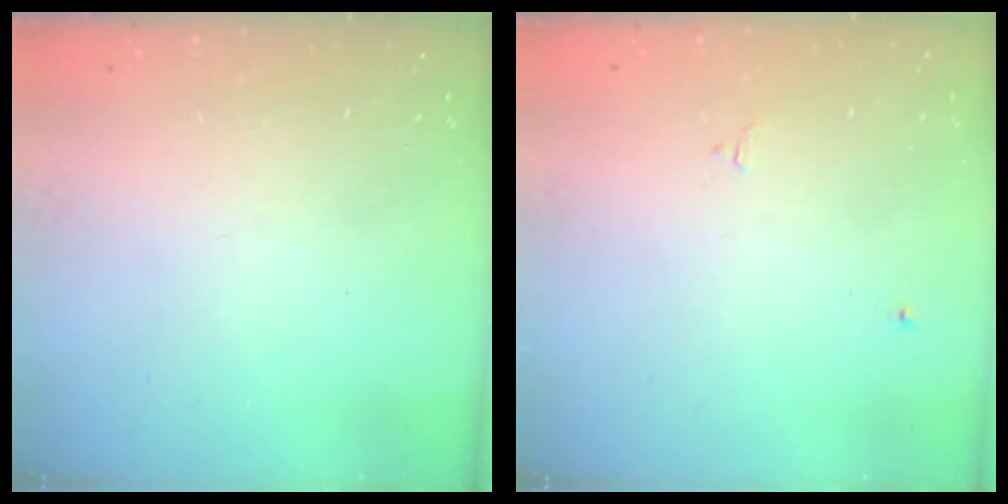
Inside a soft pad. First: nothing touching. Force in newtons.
{"total": 1.6, "press": 1.6, "slide": 0.3}